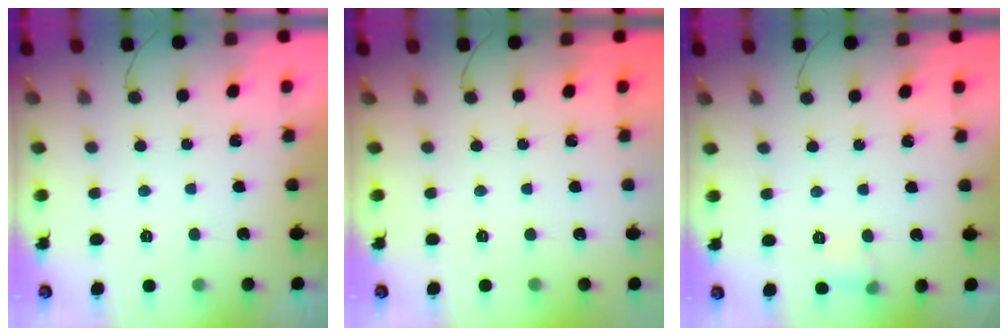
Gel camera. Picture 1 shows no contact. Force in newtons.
{"total": 0.0}
{"total": 5.5, "press": 5.1, "slide": 1.8}